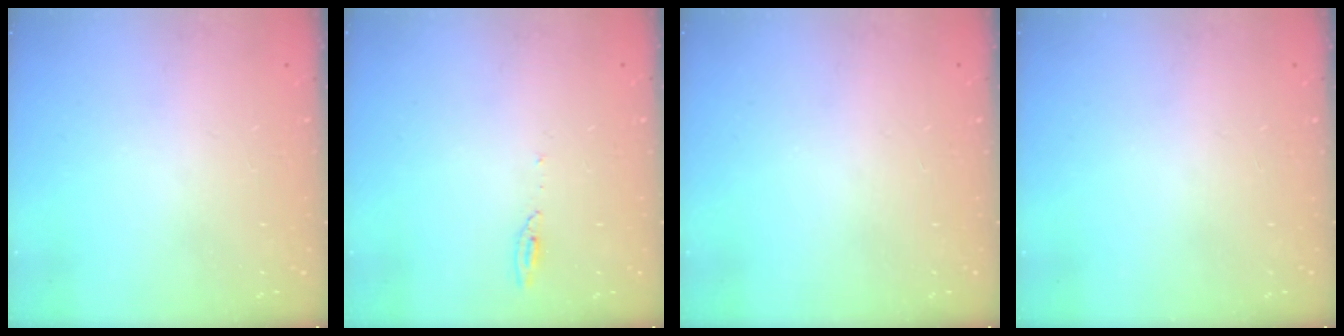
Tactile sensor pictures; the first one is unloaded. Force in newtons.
{"total": 3.5, "press": 3.4, "slide": 0.7}
{"total": 0.0}
{"total": 0.0}